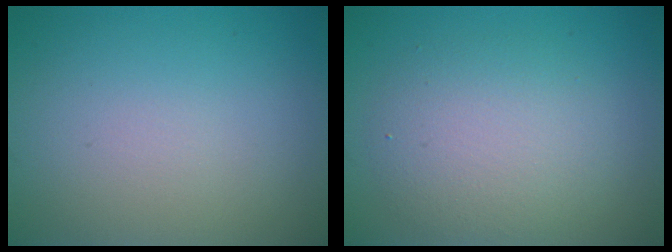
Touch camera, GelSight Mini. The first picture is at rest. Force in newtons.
{"total": 4.5, "press": 4.5, "slide": 0.3}